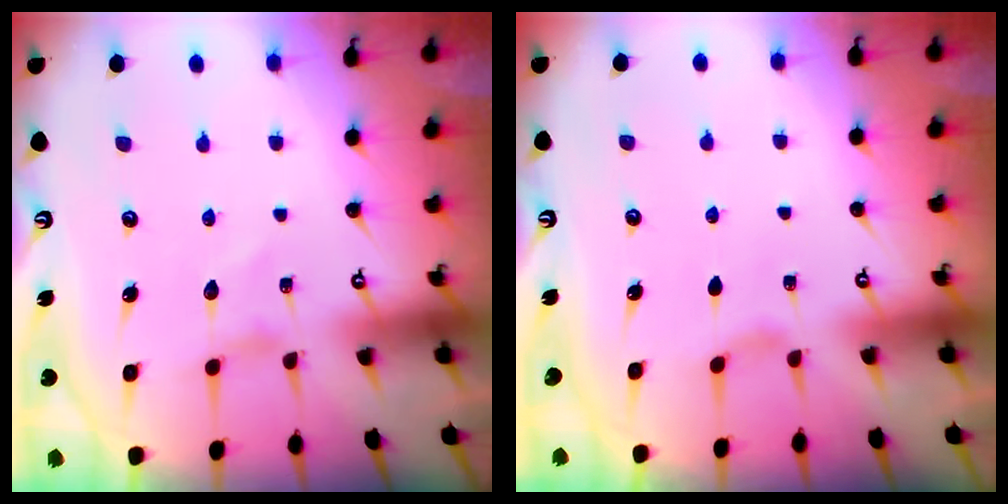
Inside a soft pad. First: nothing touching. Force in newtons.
{"total": 1.1, "press": 1.1, "slide": 0.4}